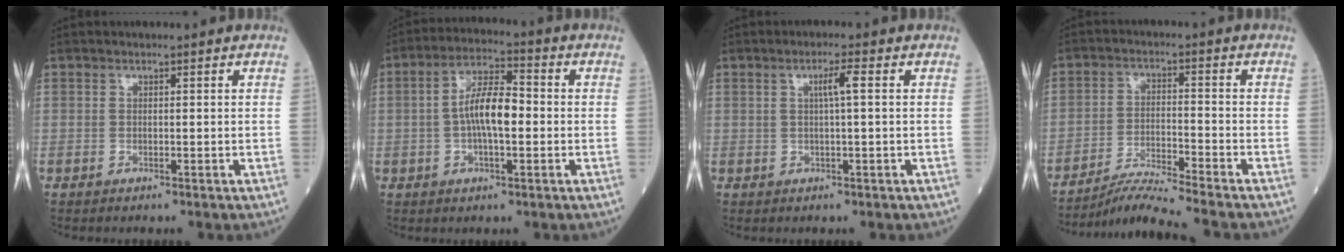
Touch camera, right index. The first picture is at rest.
{"total": 8.0, "force": [-0.4, 2.2, 7.6], "torque": [-0.152, 0.014, -0.013]}
{"total": 2.8, "force": [0.5, -0.2, 2.7], "torque": [-0.050, 0.002, 0.008]}
{"total": 8.2, "force": [-7.5, -2.0, 2.7], "torque": [-0.047, -0.020, -0.130]}